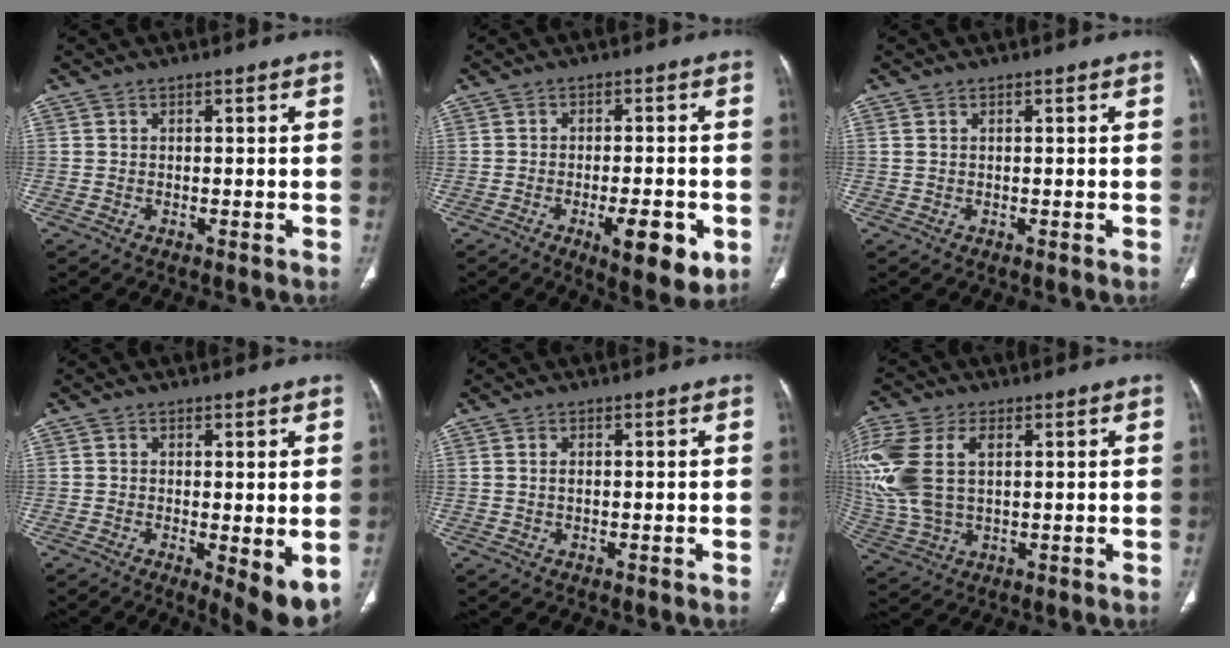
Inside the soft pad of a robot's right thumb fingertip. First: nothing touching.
{"total": 9.7, "force": [-3.6, 3.4, 8.3], "torque": [-0.107, 0.000, -0.046]}
{"total": 0.6, "force": [0.2, 0.3, 0.4], "torque": [-0.013, 0.010, 0.007]}
{"total": 7.1, "force": [-1.2, 2.4, 6.6], "torque": [-0.092, -0.022, -0.015]}
{"total": 0.9, "force": [0.1, 0.5, 0.8], "torque": [-0.018, 0.001, 0.003]}
{"total": 17.8, "force": [3.9, 10.7, 13.6], "torque": [-0.348, 0.007, 0.077]}